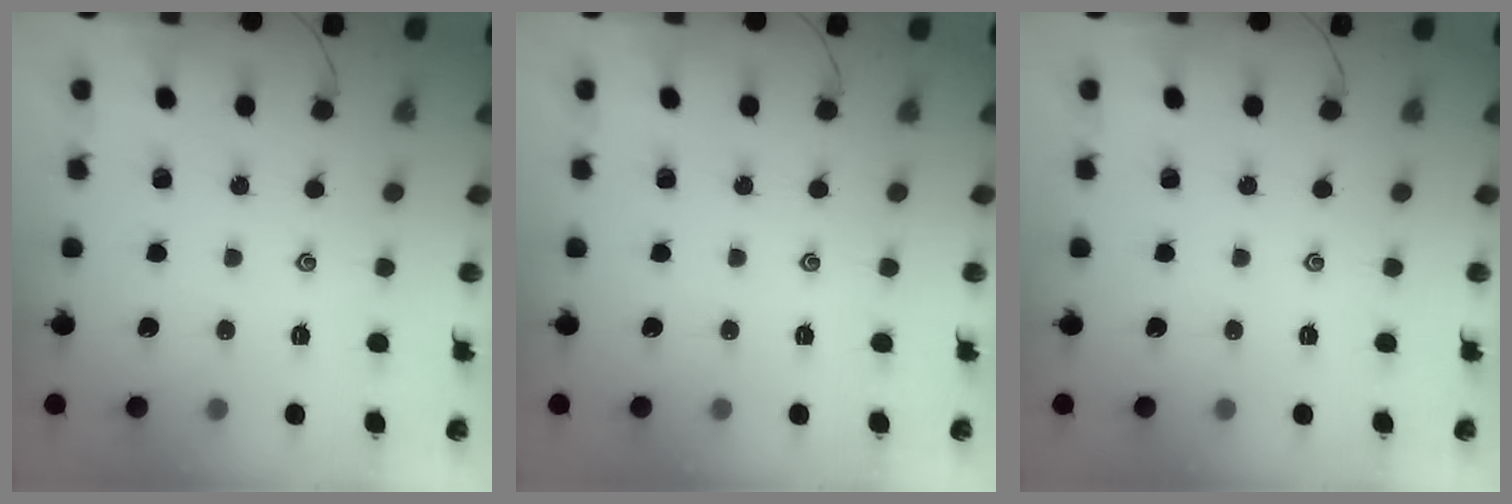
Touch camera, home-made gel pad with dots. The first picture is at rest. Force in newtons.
{"total": 0.0}
{"total": 0.0}